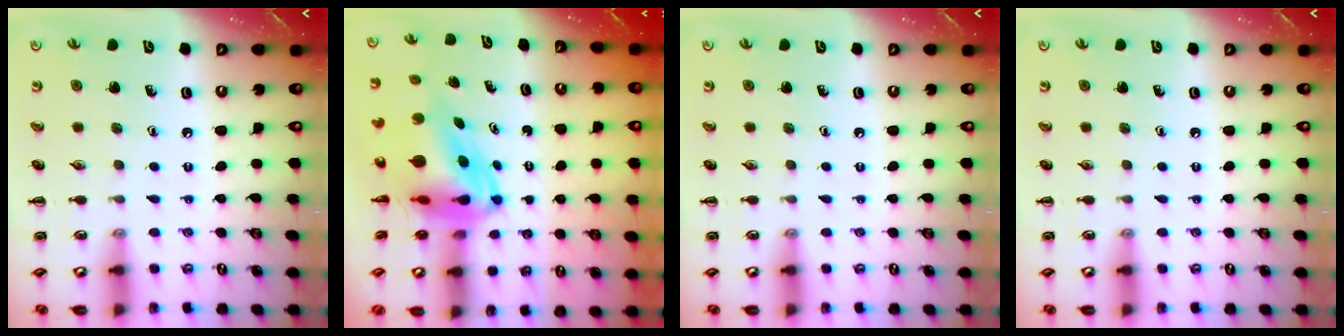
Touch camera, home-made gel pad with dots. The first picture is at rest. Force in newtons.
{"total": 7.2, "press": 6.9, "slide": 2.3}
{"total": 0.0}
{"total": 0.0}